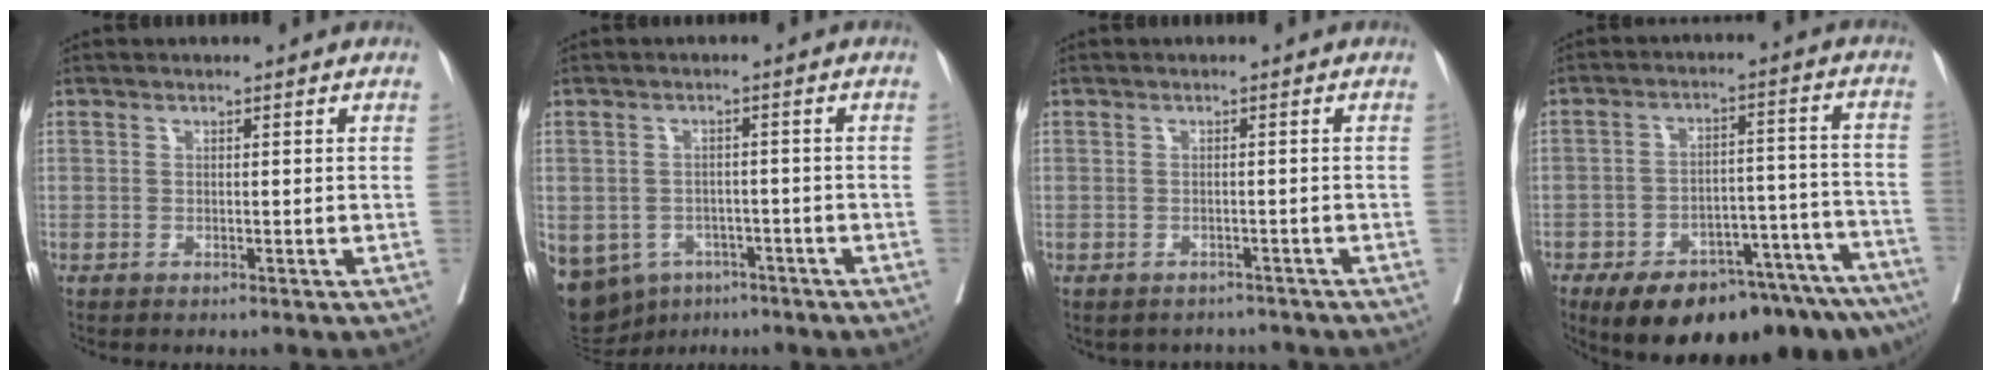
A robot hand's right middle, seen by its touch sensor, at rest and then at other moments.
{"total": 18.2, "force": [-8.4, 14.4, 7.2], "torque": [-0.227, -0.003, -0.108]}
{"total": 2.9, "force": [-2.6, 1.3, -0.2], "torque": [0.008, 0.008, -0.034]}
{"total": 21.1, "force": [-16.1, 6.2, 12.0], "torque": [-0.112, 0.023, -0.223]}